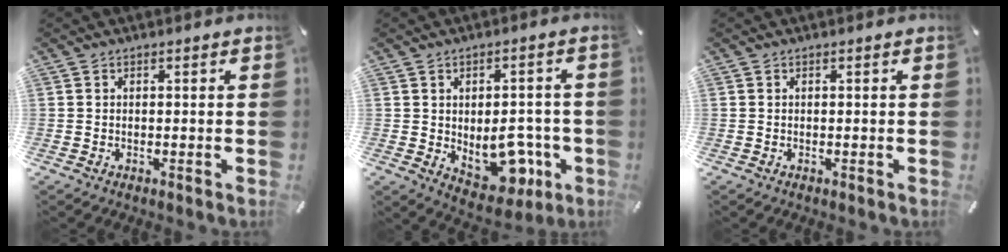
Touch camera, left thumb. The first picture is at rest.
{"total": 11.0, "force": [-2.1, 7.7, 7.6], "torque": [-0.082, -0.002, -0.024]}
{"total": 0.0}